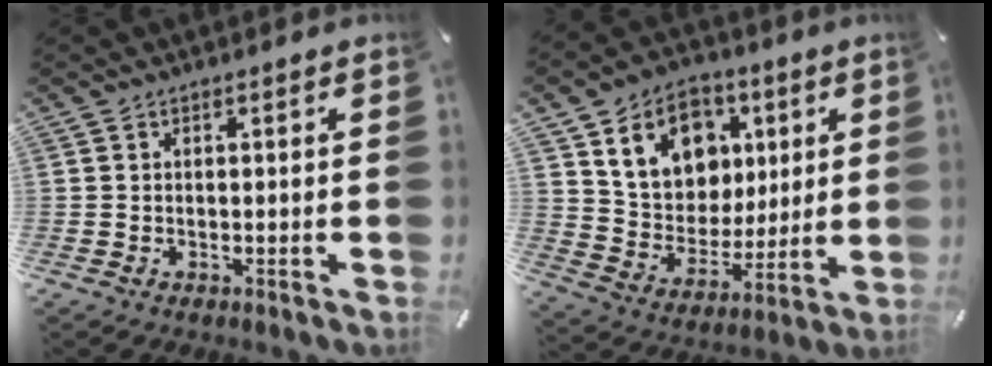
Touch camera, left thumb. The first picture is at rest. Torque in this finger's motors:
{"motor_torque": [2.49, 2.52, 1.41, -1.35, 0.19]}